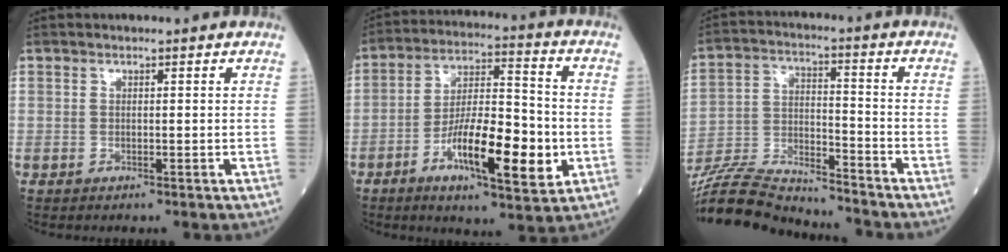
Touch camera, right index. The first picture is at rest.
{"total": 14.7, "force": [-4.8, 3.6, 13.4], "torque": [-0.231, -0.004, -0.082]}
{"total": 18.7, "force": [-17.8, 1.5, 5.7], "torque": [-0.129, -0.003, -0.302]}